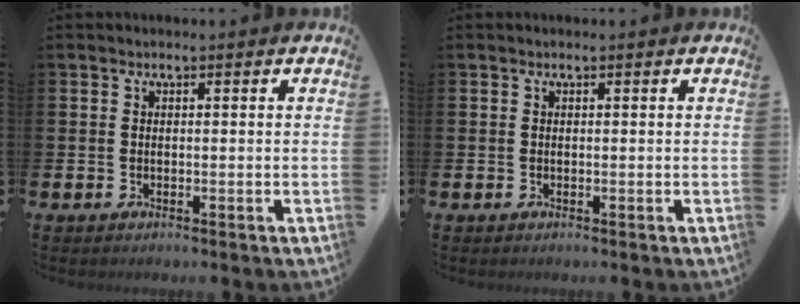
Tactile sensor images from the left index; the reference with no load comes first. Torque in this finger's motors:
{"motor_torque": [0.18, 0.10, 0.02, -0.01]}